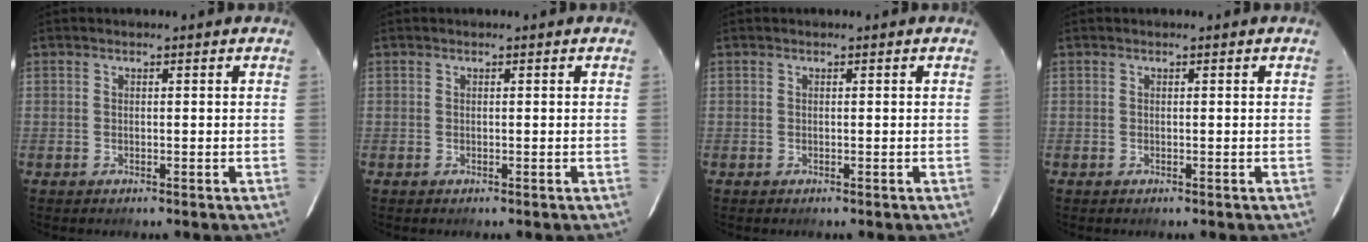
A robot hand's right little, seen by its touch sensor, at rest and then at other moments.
{"total": 0.0}
{"total": 0.0}
{"total": 0.0}